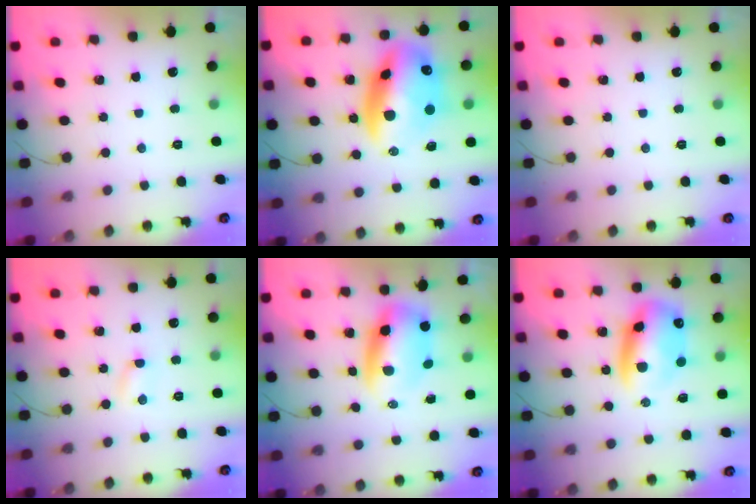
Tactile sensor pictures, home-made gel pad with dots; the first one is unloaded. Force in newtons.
{"total": 19.4, "press": 18.8, "slide": 4.6}
{"total": 0.0}
{"total": 2.7, "press": 2.6, "slide": 0.8}
{"total": 7.5, "press": 7.3, "slide": 2.0}
{"total": 12.7, "press": 12.2, "slide": 3.4}